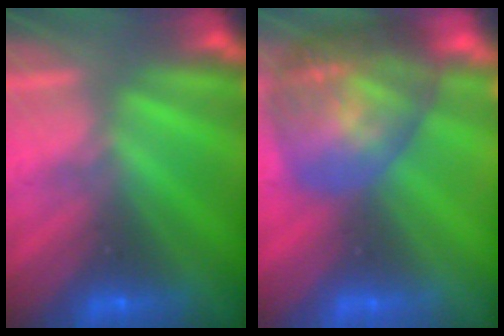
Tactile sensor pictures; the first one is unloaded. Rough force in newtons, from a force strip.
{"total": 7.9}